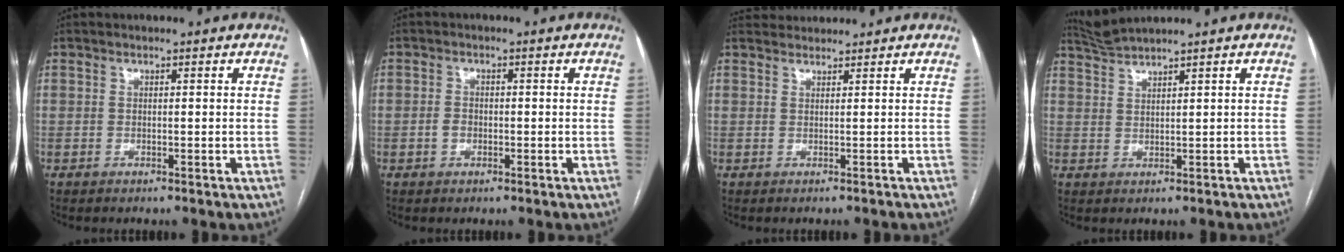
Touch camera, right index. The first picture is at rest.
{"total": 1.7, "force": [-0.5, 1.1, 1.1], "torque": [-0.021, 0.004, -0.008]}
{"total": 1.8, "force": [1.6, 0.6, 0.4], "torque": [-0.024, 0.027, 0.027]}
{"total": 2.8, "force": [2.5, -1.3, 0.1], "torque": [-0.009, 0.006, 0.060]}